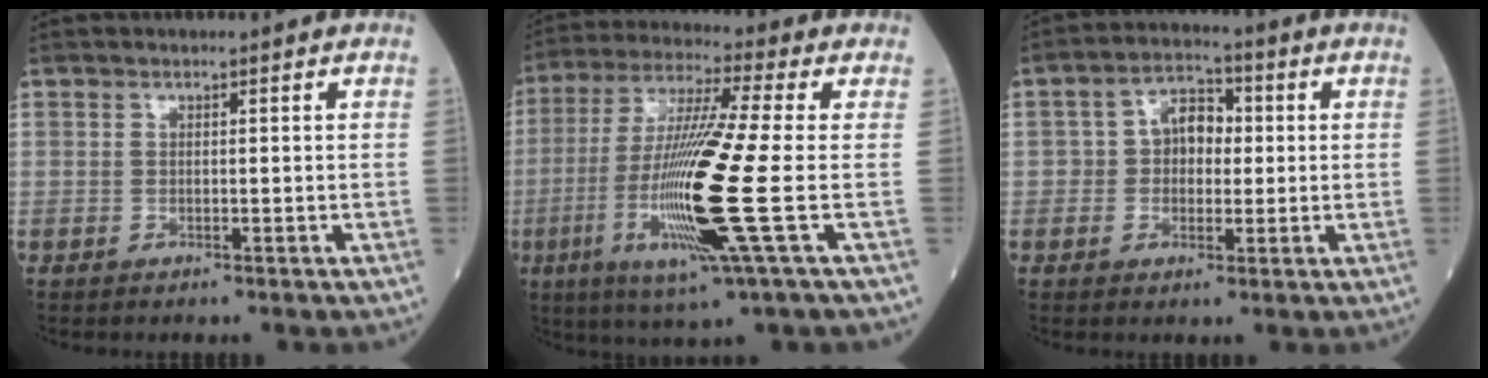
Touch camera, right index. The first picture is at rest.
{"total": 16.9, "force": [-3.5, -0.7, 16.5], "torque": [-0.337, -0.017, -0.077]}
{"total": 6.1, "force": [0.5, 4.1, 4.5], "torque": [-0.076, 0.026, 0.006]}